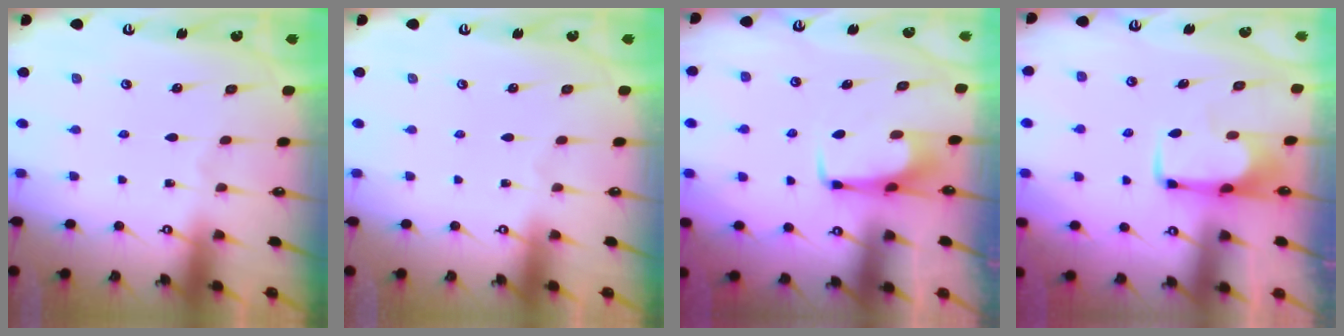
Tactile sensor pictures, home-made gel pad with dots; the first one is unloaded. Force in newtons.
{"total": 0.0}
{"total": 3.0, "press": 2.9, "slide": 0.4}
{"total": 2.0, "press": 2.0, "slide": 0.4}